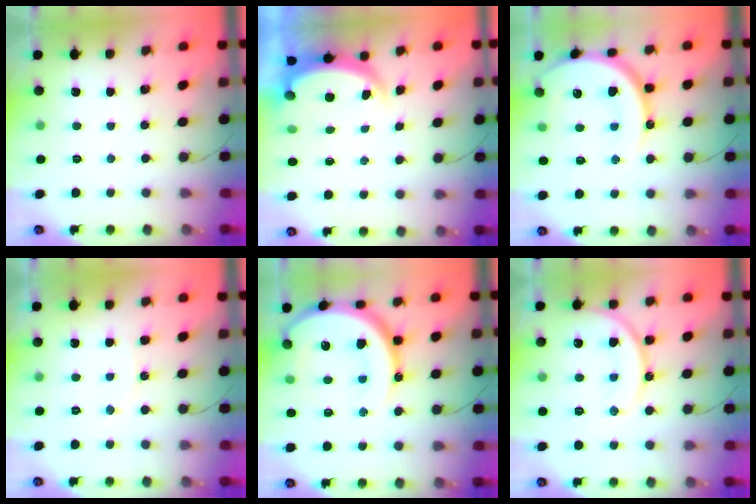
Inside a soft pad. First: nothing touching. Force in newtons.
{"total": 5.8, "press": 5.8, "slide": 0.9}
{"total": 16.0, "press": 16.0, "slide": 0.6}
{"total": 6.0, "press": 5.7, "slide": 1.9}
{"total": 20.8, "press": 20.7, "slide": 2.0}
{"total": 15.4, "press": 15.2, "slide": 1.8}